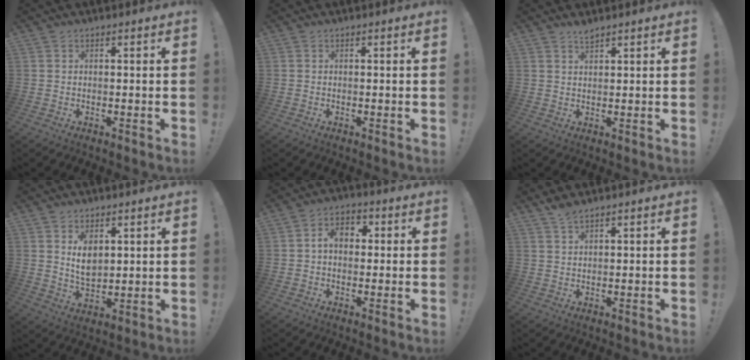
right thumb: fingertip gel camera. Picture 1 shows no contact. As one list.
[{"total": 0.0}, {"total": 2.3, "force": [2.2, 0.3, 0.8], "torque": [-0.002, -0.016, 0.036]}, {"total": 6.8, "force": [3.1, 4.2, 4.3], "torque": [-0.062, -0.021, 0.052]}, {"total": 6.8, "force": [1.0, 4.7, 4.8], "torque": [-0.077, 0.011, 0.017]}, {"total": 2.9, "force": [2.4, 0.6, 1.5], "torque": [-0.026, -0.012, 0.041]}]